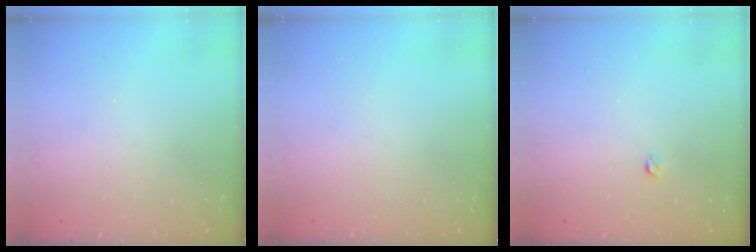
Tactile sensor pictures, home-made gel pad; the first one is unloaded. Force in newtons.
{"total": 0.0}
{"total": 2.8, "press": 2.8, "slide": 0.5}